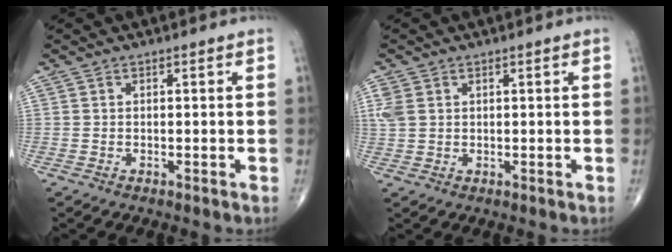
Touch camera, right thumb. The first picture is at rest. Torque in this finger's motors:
{"motor_torque": [0.01, 0.05, 0.47, 0.39, 0.01]}